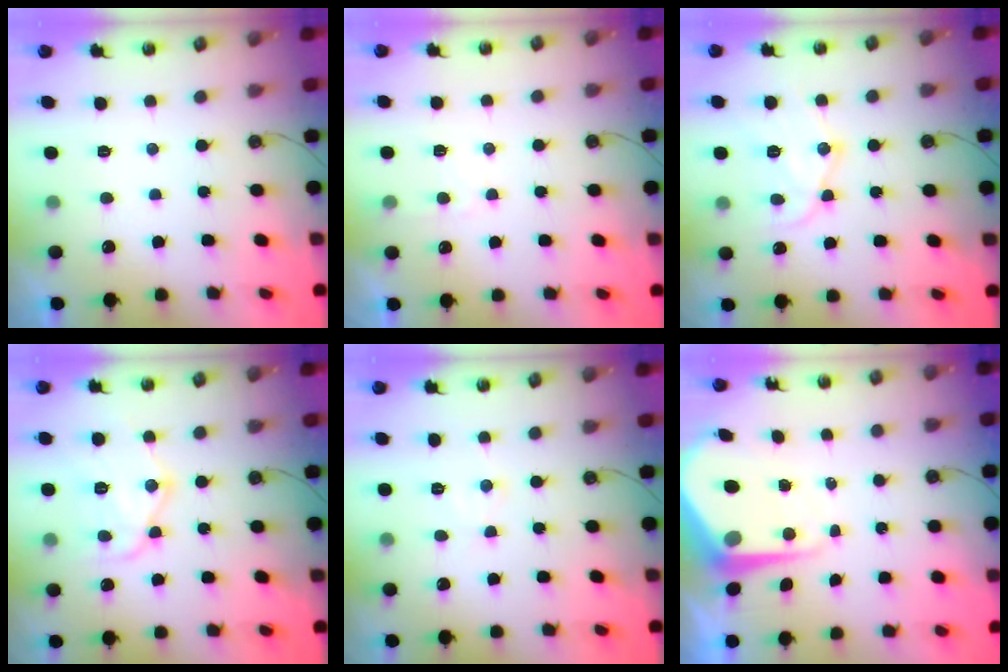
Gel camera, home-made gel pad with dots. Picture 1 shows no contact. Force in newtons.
{"total": 3.2, "press": 3.2, "slide": 0.4}
{"total": 12.7, "press": 12.6, "slide": 0.9}
{"total": 14.6, "press": 14.6, "slide": 1.3}
{"total": 5.9, "press": 5.9, "slide": 0.5}
{"total": 7.7, "press": 7.6, "slide": 0.6}